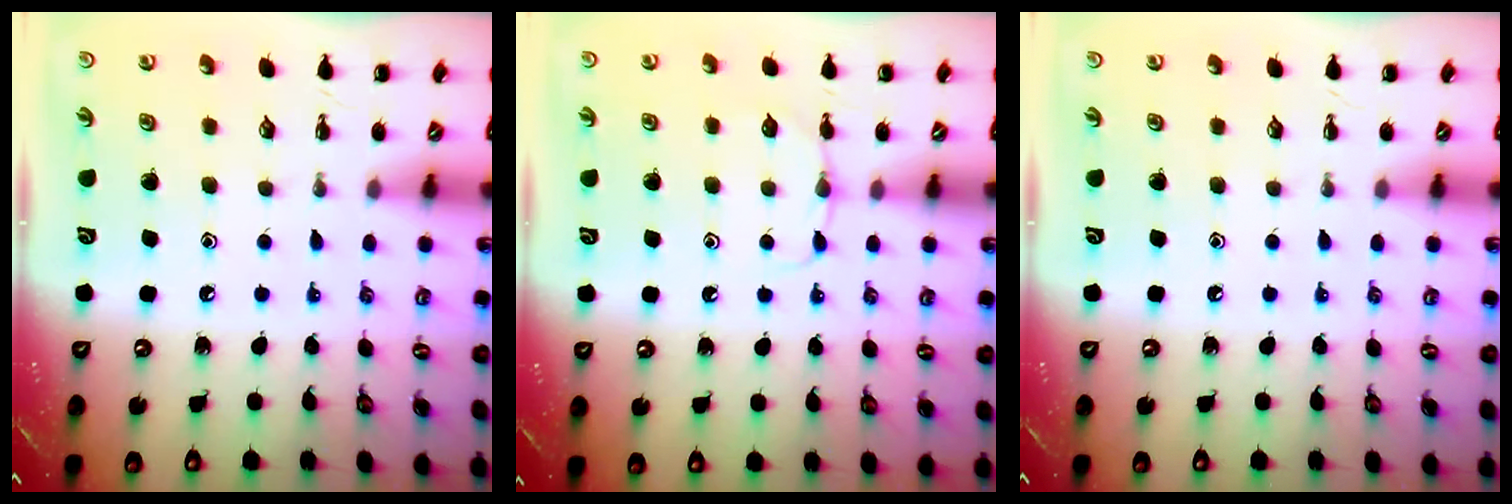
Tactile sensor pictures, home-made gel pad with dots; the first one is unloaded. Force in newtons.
{"total": 4.9, "press": 4.8, "slide": 1.3}
{"total": 0.0}